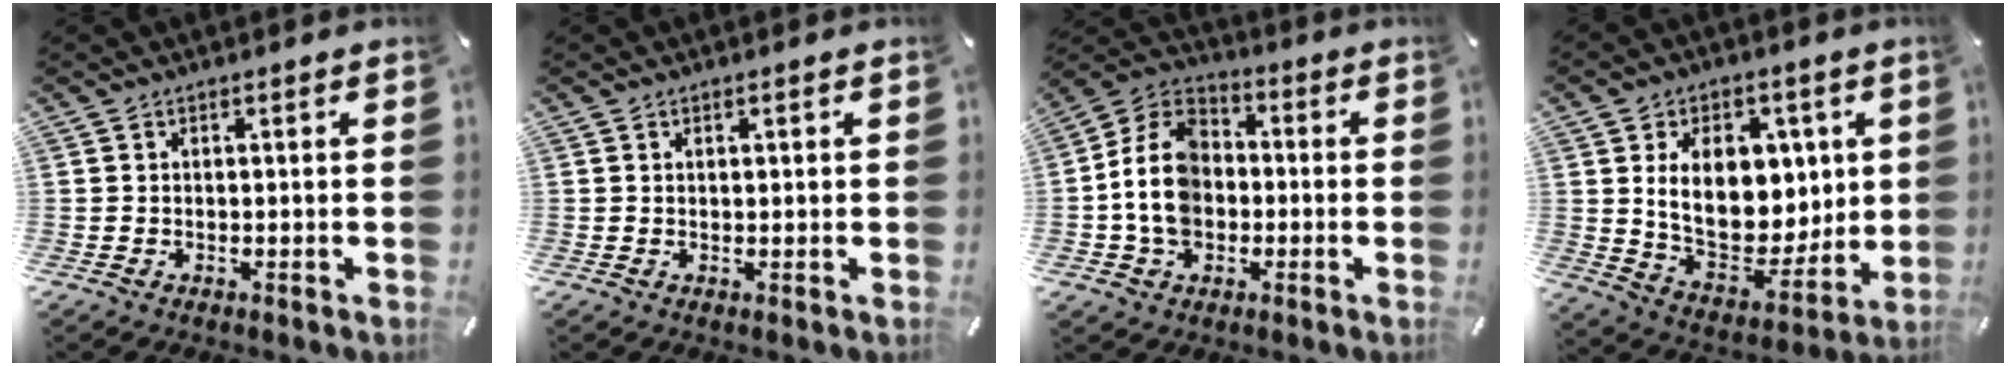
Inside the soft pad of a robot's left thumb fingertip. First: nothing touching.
{"total": 0.7, "force": [0.3, 0.2, 0.6], "torque": [-0.011, 0.001, 0.005]}
{"total": 12.0, "force": [-2.1, 9.7, 6.6], "torque": [-0.170, 0.022, -0.041]}
{"total": 17.0, "force": [4.3, 11.9, 11.3], "torque": [-0.174, -0.024, 0.086]}